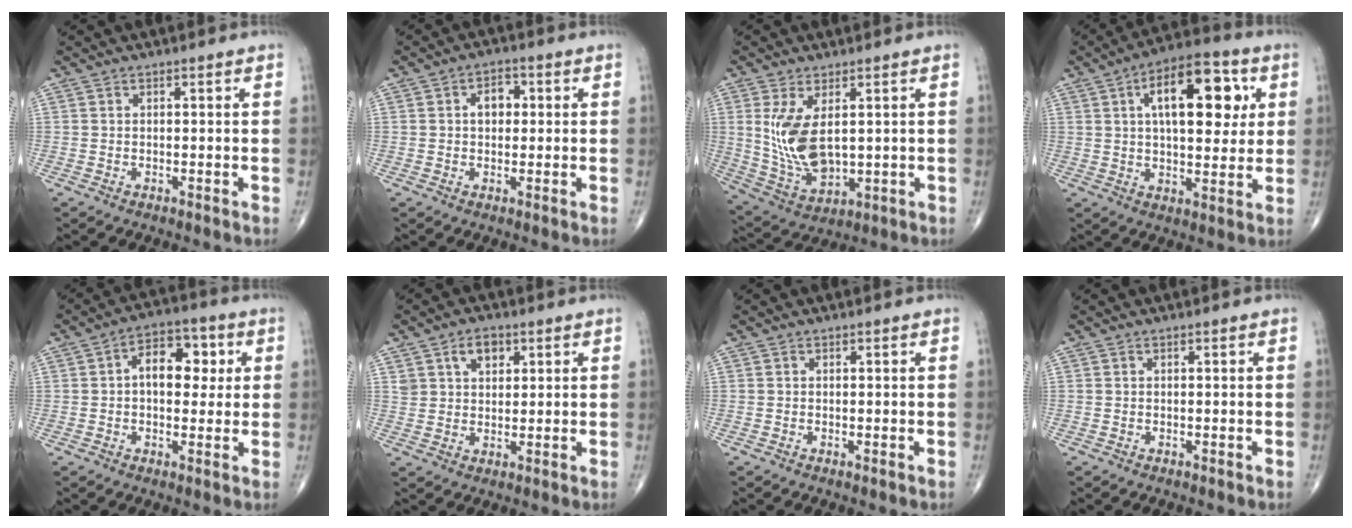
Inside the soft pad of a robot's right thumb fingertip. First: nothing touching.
{"total": 4.2, "force": [0.5, 3.0, 2.9], "torque": [-0.029, 0.009, 0.003]}
{"total": 11.1, "force": [2.1, 5.7, 9.2], "torque": [-0.177, -0.018, 0.061]}
{"total": 17.2, "force": [5.0, 8.2, 14.3], "torque": [-0.183, 0.003, 0.072]}
{"total": 9.8, "force": [1.5, 6.2, 7.5], "torque": [-0.080, 0.017, 0.018]}
{"total": 5.6, "force": [2.7, 3.8, 3.1], "torque": [-0.029, -0.011, 0.047]}
{"total": 0.0}
{"total": 0.0}